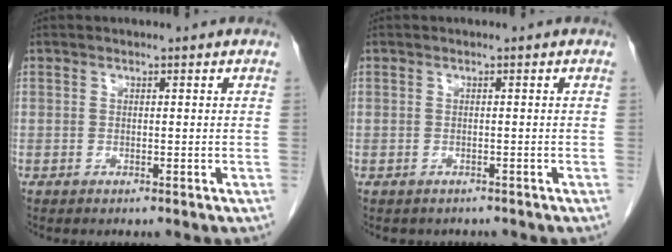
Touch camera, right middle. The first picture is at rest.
{"total": 2.2, "force": [-1.9, 1.1, 0.3], "torque": [-0.010, 0.000, -0.023]}